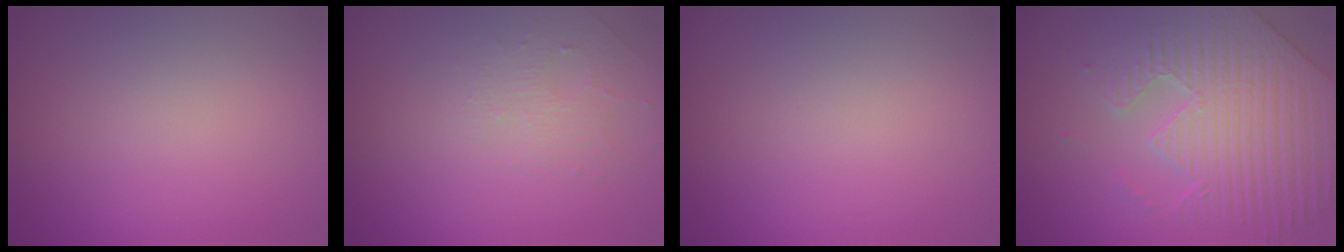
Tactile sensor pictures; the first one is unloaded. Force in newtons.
{"total": 1.4, "press": 0.7, "slide": 1.2}
{"total": 0.0}
{"total": 7.5, "press": 6.1, "slide": 4.4}